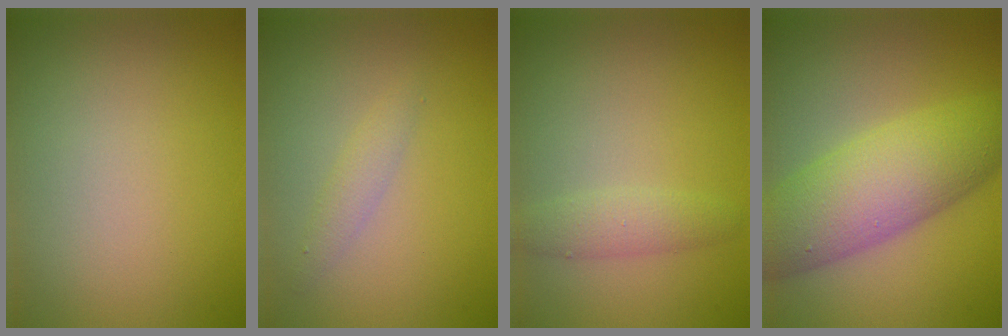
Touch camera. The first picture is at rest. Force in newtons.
{"total": 1.3, "press": 1.3, "slide": 0.0}
{"total": 1.9, "press": 1.9, "slide": 0.1}
{"total": 8.3, "press": 8.3, "slide": 0.1}